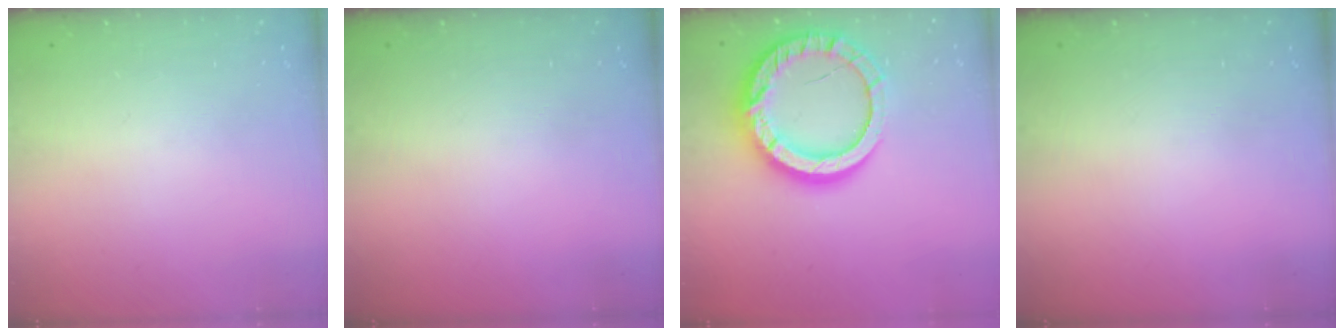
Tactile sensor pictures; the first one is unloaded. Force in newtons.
{"total": 0.0}
{"total": 18.3, "press": 18.2, "slide": 1.7}
{"total": 0.0}